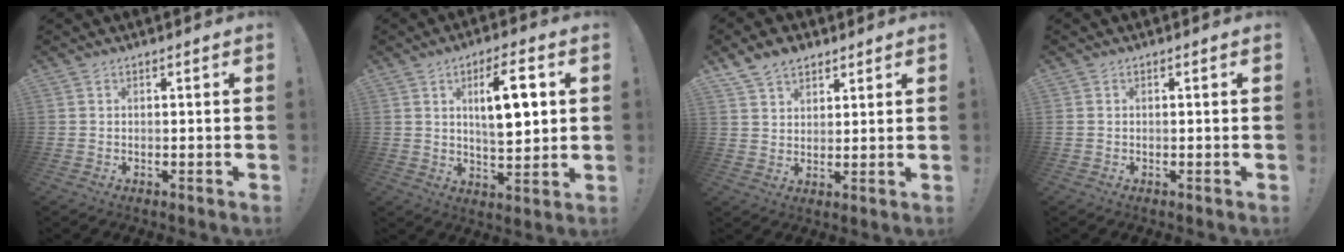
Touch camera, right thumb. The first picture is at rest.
{"total": 12.4, "force": [3.2, 4.3, 11.1], "torque": [-0.159, -0.003, 0.048]}
{"total": 7.1, "force": [5.2, 4.3, 2.1], "torque": [-0.043, -0.022, 0.102]}
{"total": 0.0}